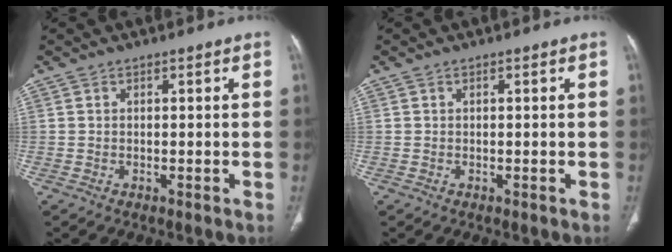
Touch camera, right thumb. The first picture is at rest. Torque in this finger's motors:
{"motor_torque": [-0.11, 0.18, -0.26, -0.06, 0.02]}